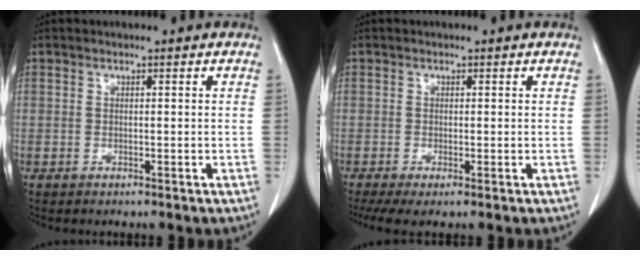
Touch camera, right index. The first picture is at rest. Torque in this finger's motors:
{"motor_torque": [-0.01, 0.02, 0.01, 0.01]}